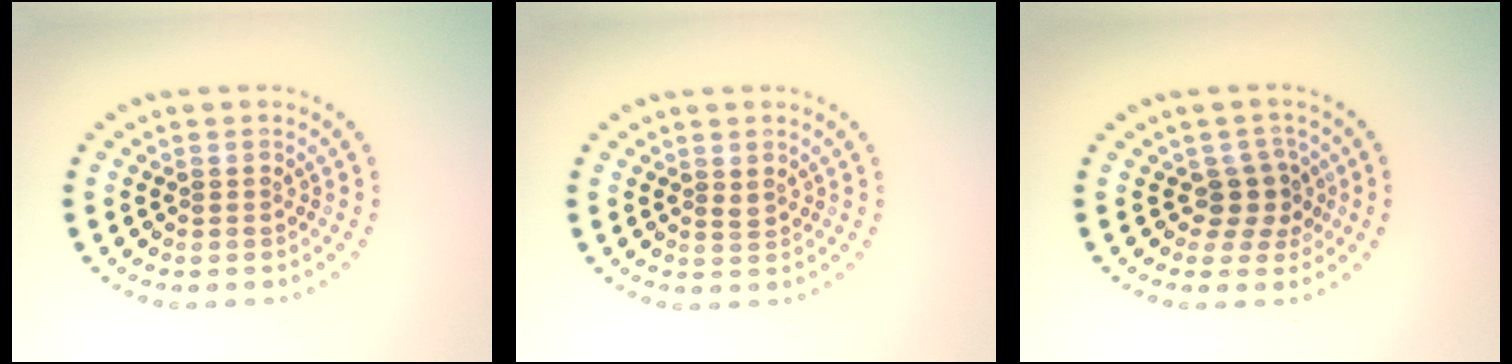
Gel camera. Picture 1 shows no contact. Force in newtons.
{"total": 0.6, "press": 0.5, "slide": 0.2}
{"total": 2.5, "press": 2.0, "slide": 1.6}